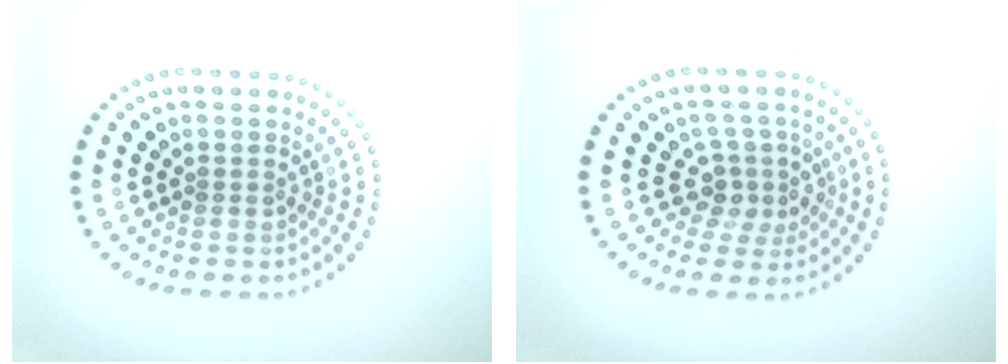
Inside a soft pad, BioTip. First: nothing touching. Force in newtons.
{"total": 3.0, "press": 2.3, "slide": 2.0}